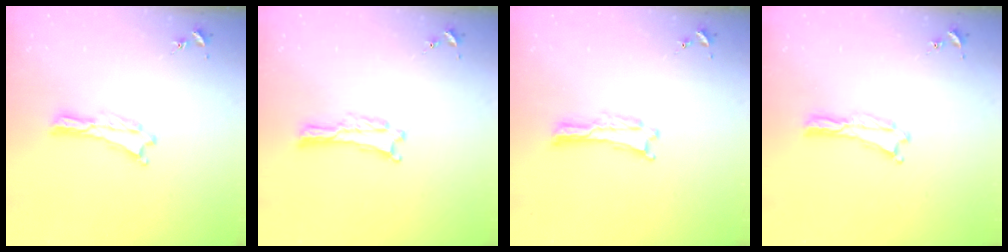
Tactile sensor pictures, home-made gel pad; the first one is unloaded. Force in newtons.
{"total": 0.5, "press": 0.5, "slide": 0.1}
{"total": 0.0}
{"total": 0.0}